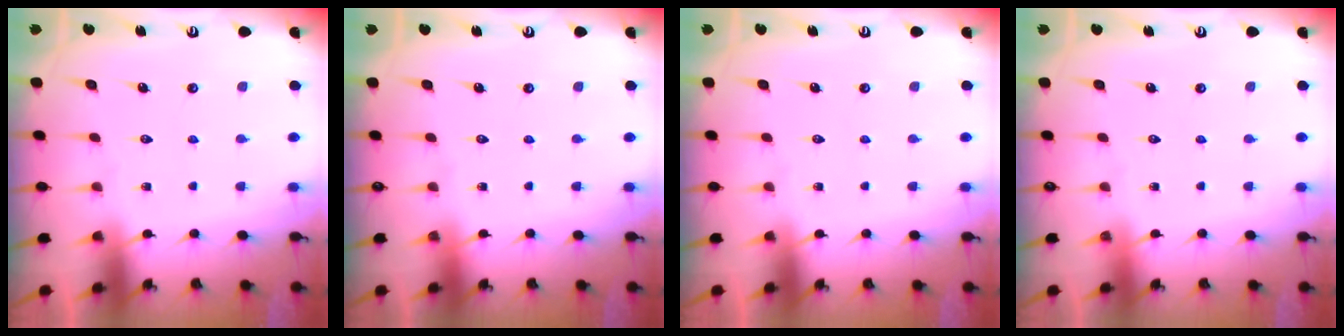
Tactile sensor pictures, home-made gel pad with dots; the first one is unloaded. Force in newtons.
{"total": 0.0}
{"total": 0.0}
{"total": 0.0}